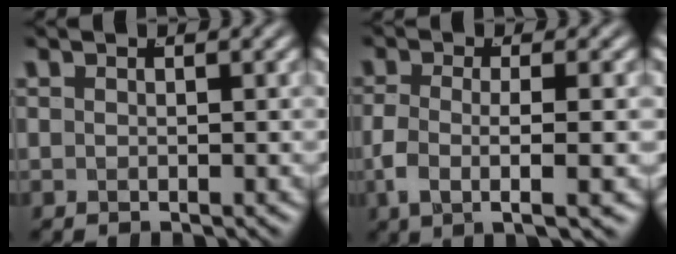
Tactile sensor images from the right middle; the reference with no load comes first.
{"total": 4.5, "force": [-1.5, 1.3, 4.0], "torque": [-0.083, -0.019, -0.015]}